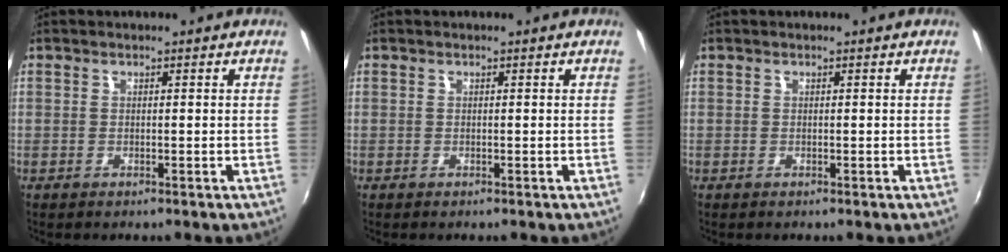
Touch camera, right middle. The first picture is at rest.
{"total": 0.0}
{"total": 0.0}